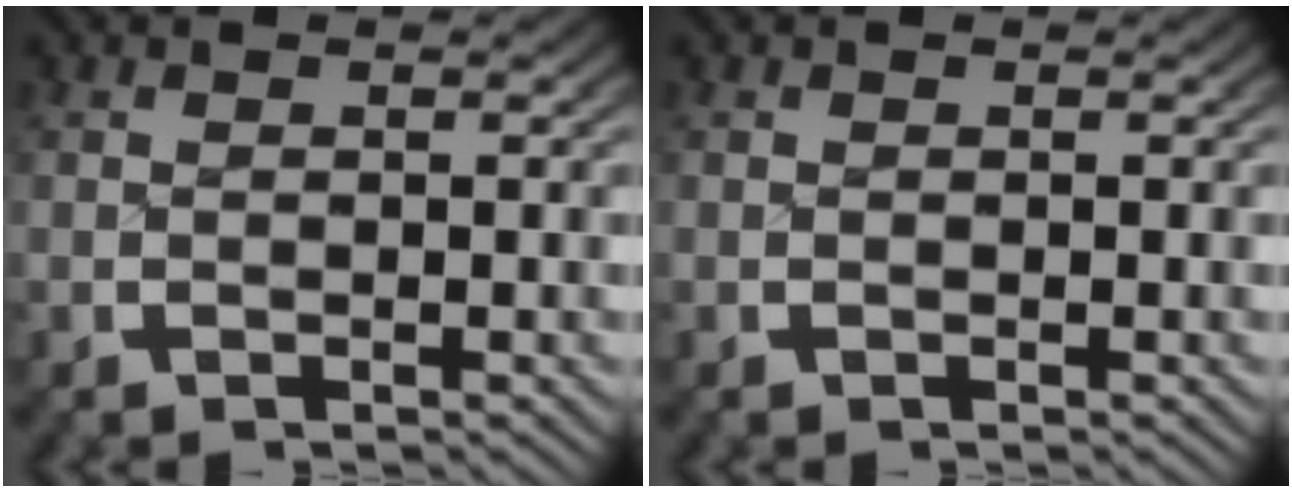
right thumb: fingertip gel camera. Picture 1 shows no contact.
{"total": 0.0}